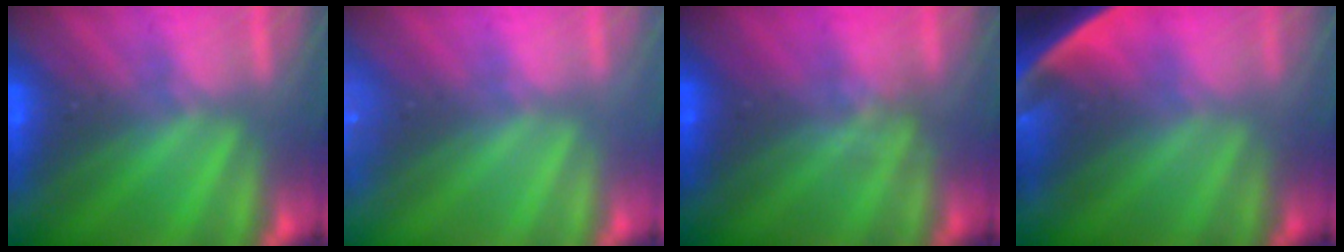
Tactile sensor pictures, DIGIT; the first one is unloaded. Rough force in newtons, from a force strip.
{"total": 2.3}
{"total": 1.2}
{"total": 7.8}